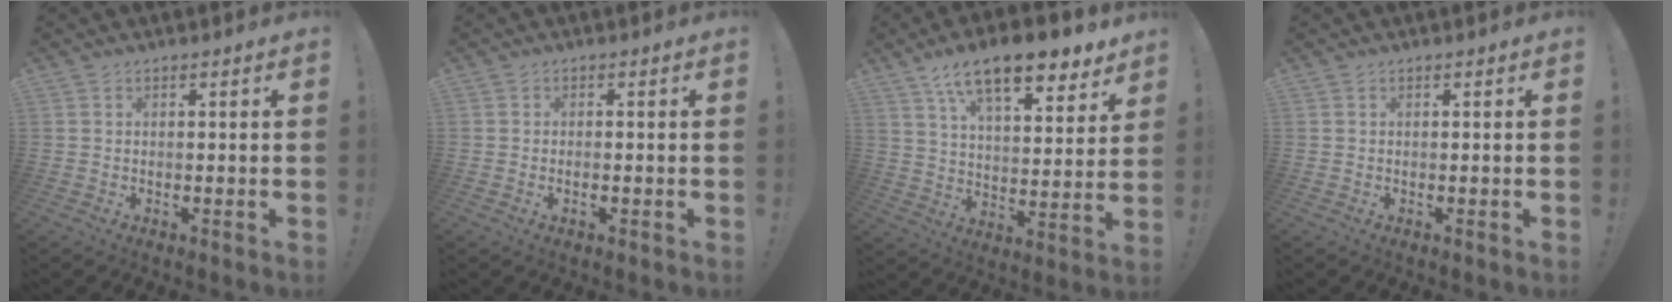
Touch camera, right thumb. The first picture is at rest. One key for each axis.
{"total": 1.1, "fx": -0.6, "fy": 0.3, "fz": 0.9, "tx": -0.015, "ty": 0.001, "tz": -0.012}
{"total": 16.0, "fx": 10.7, "fy": 5.9, "fz": 10.4, "tx": -0.175, "ty": -0.062, "tz": 0.182}
{"total": 0.0}